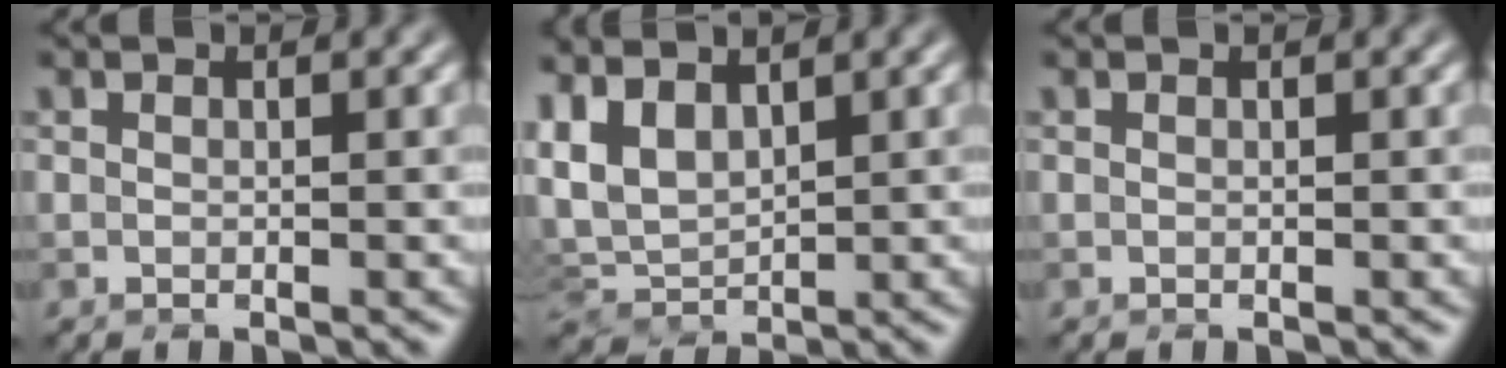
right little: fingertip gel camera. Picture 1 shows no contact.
{"total": 4.0, "force": [2.0, 2.4, 2.5], "torque": [-0.064, 0.008, 0.040]}
{"total": 0.0}